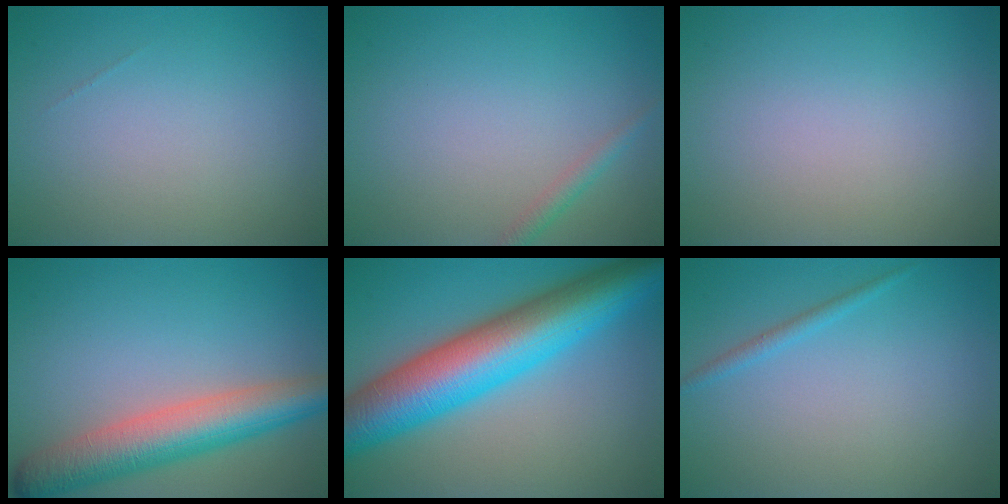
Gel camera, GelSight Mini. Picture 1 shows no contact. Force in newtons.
{"total": 1.2, "press": 1.2, "slide": 0.1}
{"total": 0.0}
{"total": 7.0, "press": 7.0, "slide": 0.3}
{"total": 12.3, "press": 12.3, "slide": 0.1}
{"total": 1.1, "press": 1.0, "slide": 0.1}